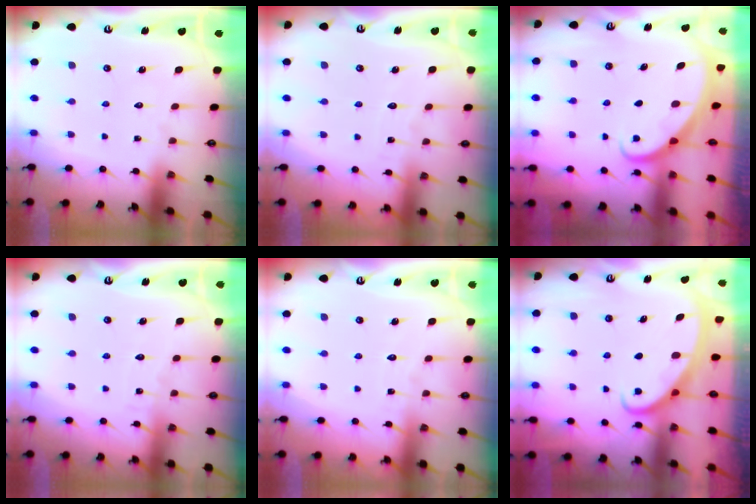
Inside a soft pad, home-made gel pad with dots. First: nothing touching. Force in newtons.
{"total": 2.6, "press": 2.6, "slide": 0.2}
{"total": 2.3, "press": 2.3, "slide": 0.1}
{"total": 4.1, "press": 4.1, "slide": 0.4}
{"total": 2.8, "press": 2.8, "slide": 0.3}
{"total": 2.8, "press": 2.7, "slide": 0.4}